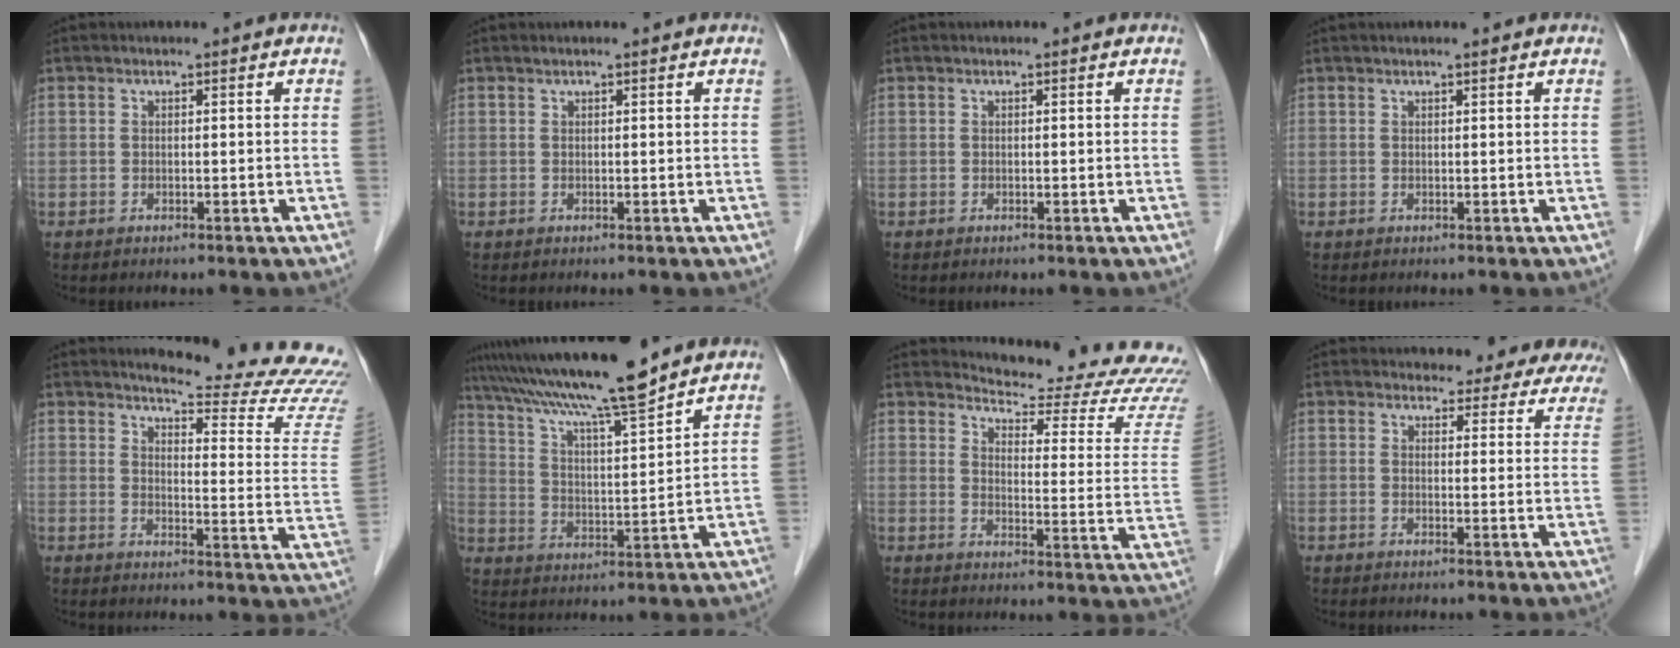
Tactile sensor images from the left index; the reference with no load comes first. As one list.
[{"total": 0.8, "force": [0.7, -0.1, 0.4], "torque": [-0.011, 0.012, 0.015]}, {"total": 0.0}, {"total": 1.6, "force": [1.3, -0.1, 0.9], "torque": [-0.010, 0.017, 0.021]}, {"total": 19.4, "force": [18.5, -0.1, 5.6], "torque": [-0.076, -0.138, 0.204]}, {"total": 15.7, "force": [13.4, -0.5, 8.1], "torque": [-0.144, 0.007, 0.223]}, {"total": 20.9, "force": [20.3, 1.2, 5.1], "torque": [-0.072, -0.131, 0.226]}, {"total": 17.2, "force": [16.2, 4.6, 3.5], "torque": [-0.012, -0.041, 0.160]}]